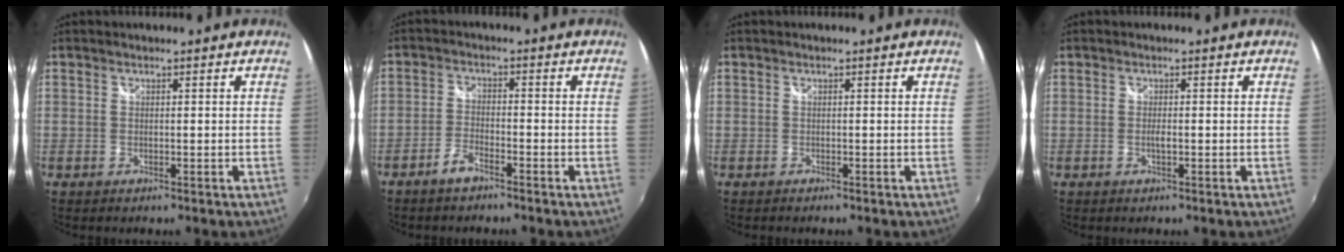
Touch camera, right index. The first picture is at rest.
{"total": 3.5, "force": [-2.6, 1.1, 1.9], "torque": [-0.058, 0.002, -0.054]}
{"total": 0.0}
{"total": 1.2, "force": [-0.3, 0.4, 1.1], "torque": [-0.020, -0.002, -0.005]}